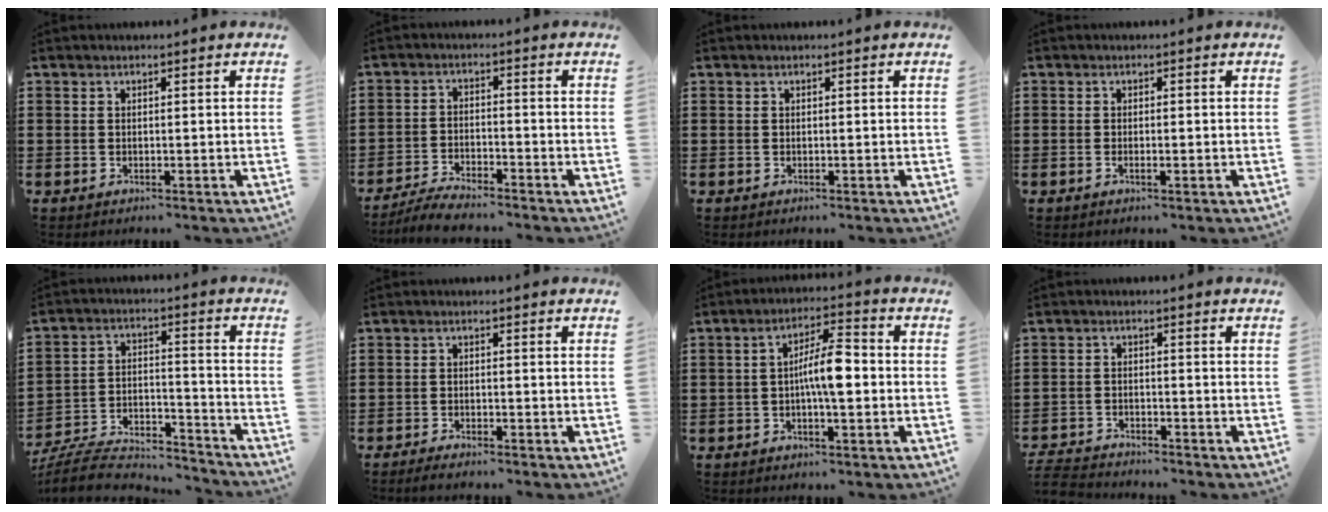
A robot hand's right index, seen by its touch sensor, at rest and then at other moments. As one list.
[{"total": 3.9, "force": [-3.8, 0.2, 1.0], "torque": [-0.026, 0.002, -0.078]}, {"total": 0.0}, {"total": 0.9, "force": [-0.3, 0.3, 0.8], "torque": [-0.017, -0.001, -0.005]}, {"total": 7.9, "force": [-7.5, 1.4, 2.2], "torque": [-0.054, 0.002, -0.151]}, {"total": 1.5, "force": [-1.5, 0.1, 0.3], "torque": [-0.008, 0.001, -0.029]}, {"total": 7.4, "force": [-0.7, 2.0, 7.1], "torque": [-0.131, 0.009, -0.017]}, {"total": 3.3, "force": [-3.3, 0.3, 0.1], "torque": [-0.013, -0.003, -0.073]}]